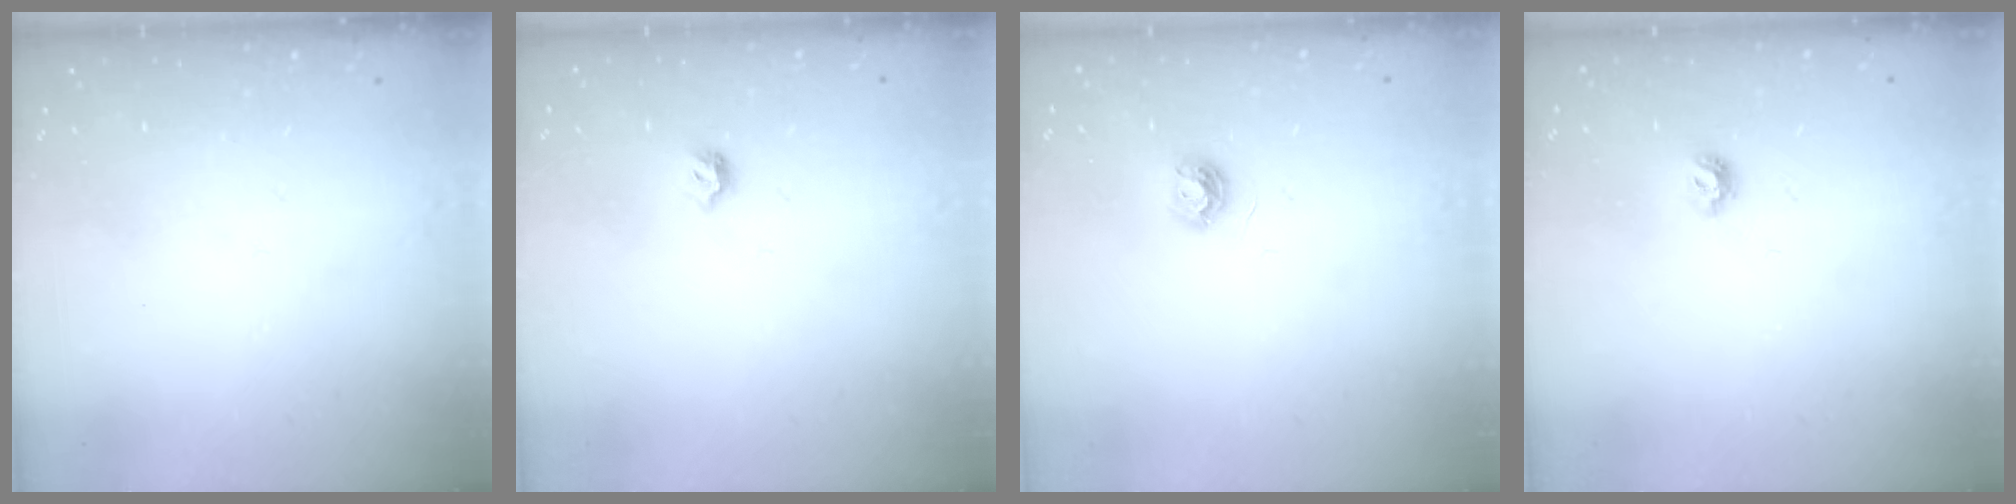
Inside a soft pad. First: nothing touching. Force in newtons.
{"total": 4.8, "press": 4.7, "slide": 1.0}
{"total": 5.9, "press": 5.9, "slide": 0.5}
{"total": 4.9, "press": 4.8, "slide": 0.9}